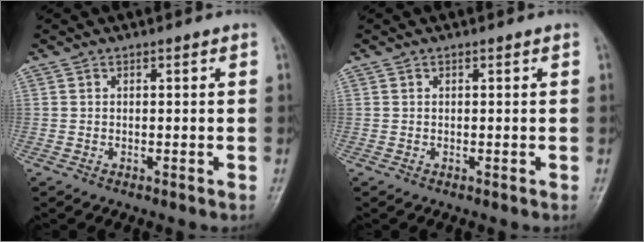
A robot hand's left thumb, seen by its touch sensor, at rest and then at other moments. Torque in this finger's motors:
{"motor_torque": [0.00, 0.00, 0.00, 0.00, 0.00]}